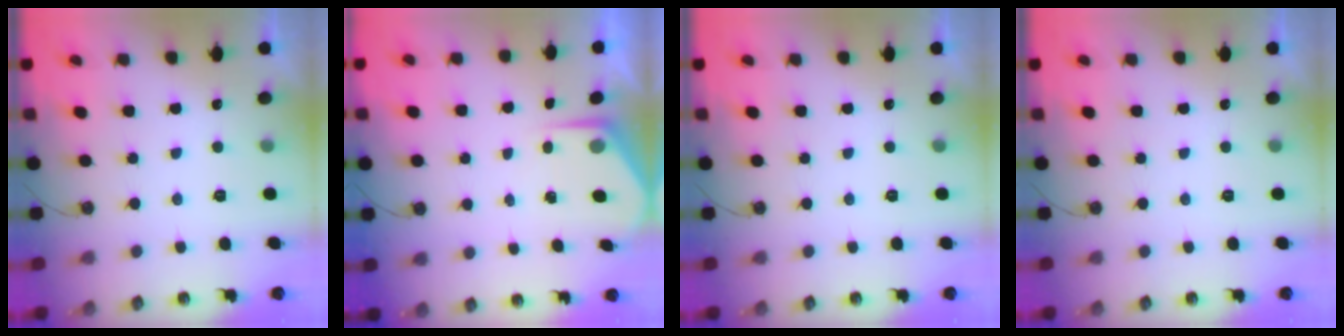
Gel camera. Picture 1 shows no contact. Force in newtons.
{"total": 3.1, "press": 3.0, "slide": 0.4}
{"total": 0.0}
{"total": 0.0}